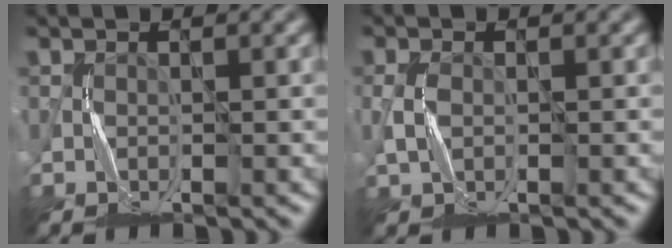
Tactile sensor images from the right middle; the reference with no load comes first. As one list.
[{"total": 1.4, "force": [-0.3, 0.9, 1.0], "torque": [-0.027, 0.001, -0.003]}]